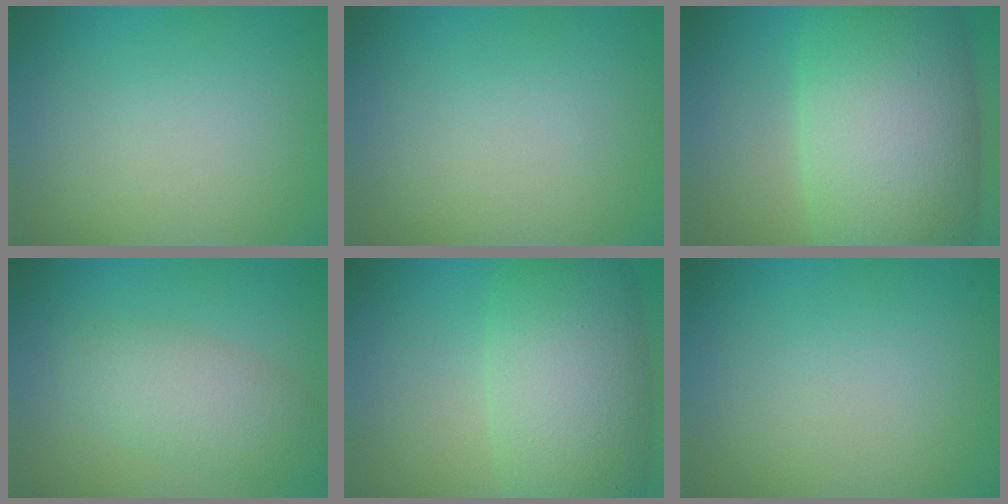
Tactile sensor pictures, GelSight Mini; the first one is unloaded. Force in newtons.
{"total": 0.0}
{"total": 13.7, "press": 13.7, "slide": 0.4}
{"total": 4.1, "press": 4.1, "slide": 0.3}
{"total": 9.5, "press": 9.5, "slide": 0.3}
{"total": 0.0}